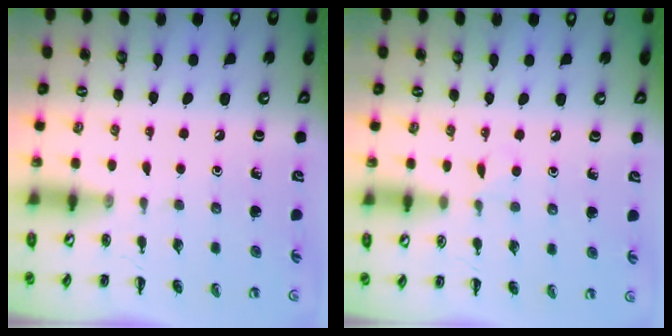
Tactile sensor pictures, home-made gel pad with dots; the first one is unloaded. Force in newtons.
{"total": 3.7, "press": 3.6, "slide": 1.2}